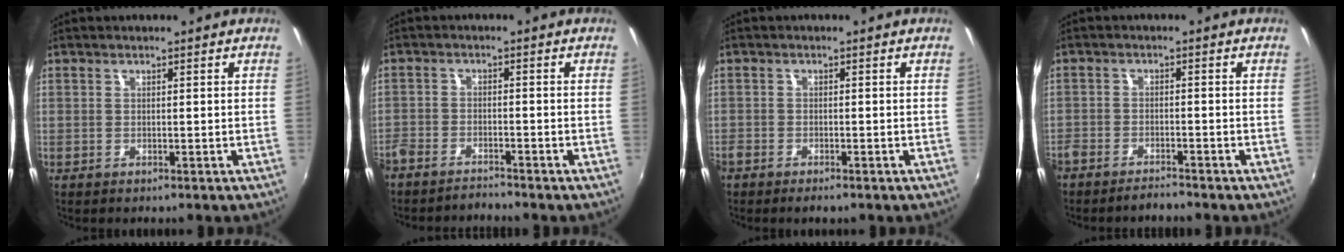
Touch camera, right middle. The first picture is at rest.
{"total": 5.8, "force": [-5.4, 1.4, 1.5], "torque": [-0.053, -0.015, -0.098]}
{"total": 2.9, "force": [-2.4, 1.0, 1.4], "torque": [-0.039, -0.012, -0.046]}
{"total": 4.8, "force": [-4.5, 1.1, 1.5], "torque": [-0.049, -0.010, -0.079]}